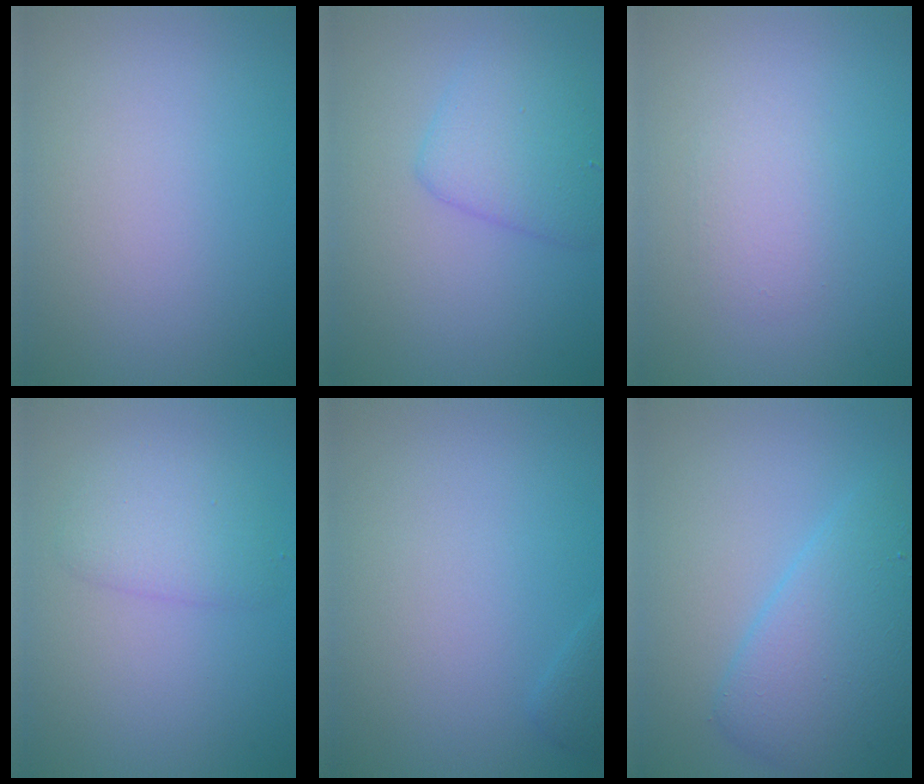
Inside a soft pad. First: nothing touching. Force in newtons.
{"total": 3.5, "press": 3.5, "slide": 0.1}
{"total": 1.7, "press": 1.7, "slide": 0.1}
{"total": 2.6, "press": 2.6, "slide": 0.1}
{"total": 0.7, "press": 0.7, "slide": 0.1}
{"total": 5.6, "press": 5.6, "slide": 0.1}